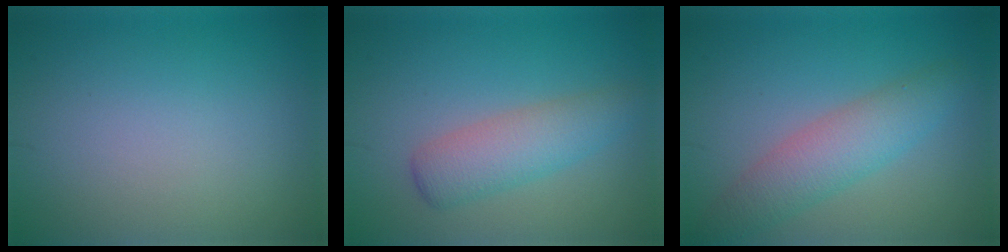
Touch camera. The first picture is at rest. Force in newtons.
{"total": 3.7, "press": 3.7, "slide": 0.1}
{"total": 4.1, "press": 4.1, "slide": 0.1}